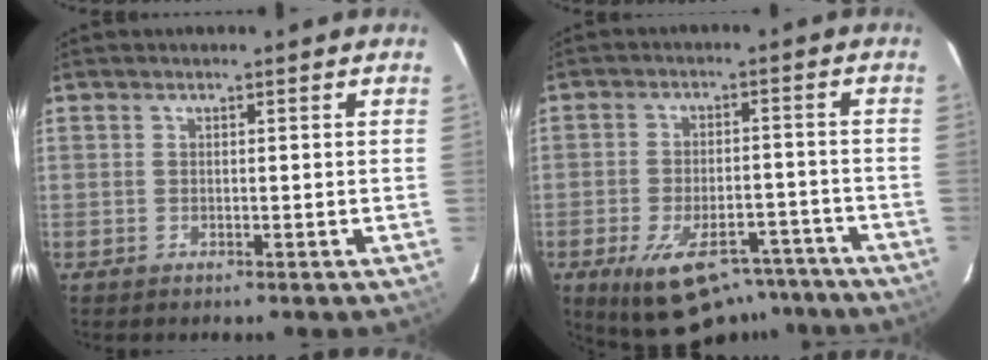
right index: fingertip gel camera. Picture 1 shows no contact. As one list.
[{"total": 16.3, "force": [-11.5, 7.6, 8.6], "torque": [-0.167, -0.006, -0.155]}]